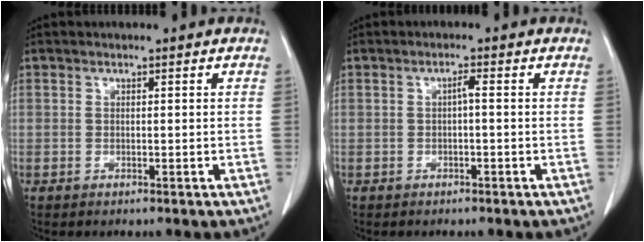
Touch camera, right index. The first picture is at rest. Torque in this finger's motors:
{"motor_torque": [0.23, -0.20, 0.05, 0.03]}